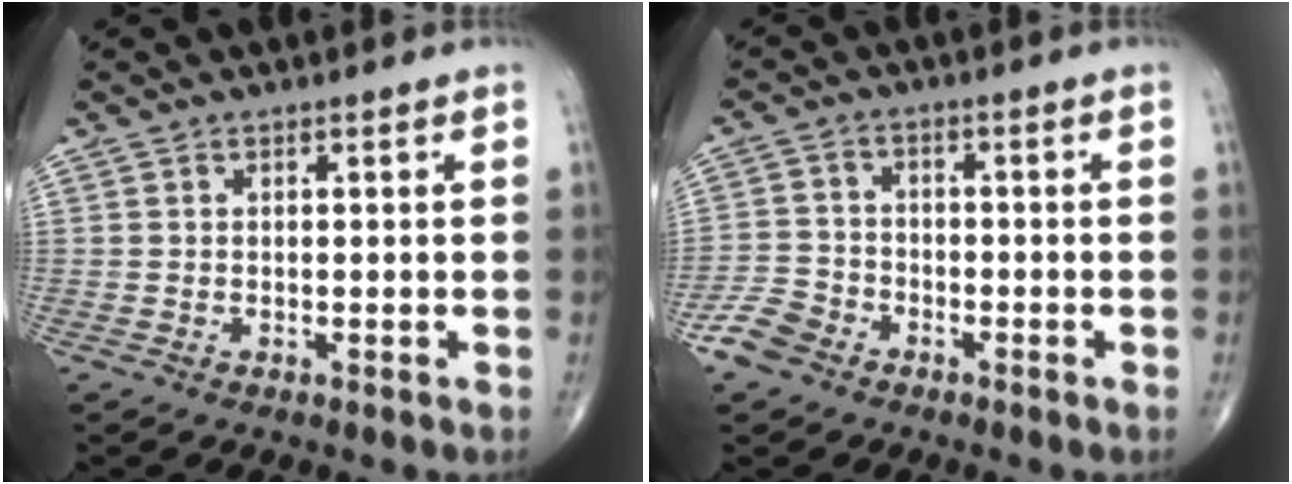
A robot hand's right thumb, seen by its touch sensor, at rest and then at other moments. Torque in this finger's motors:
{"motor_torque": [2.72, 2.26, 0.35, -0.86, 0.00]}